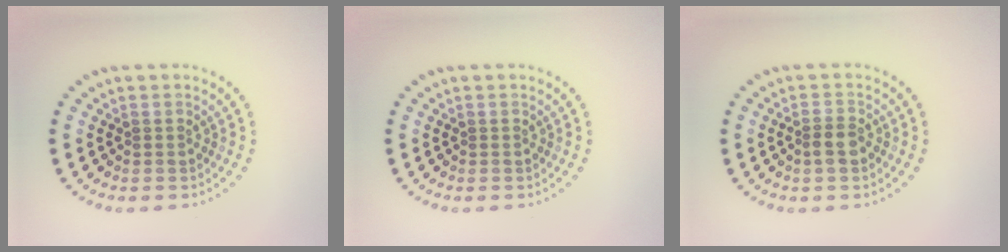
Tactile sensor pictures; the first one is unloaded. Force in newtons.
{"total": 0.0}
{"total": 1.9, "press": 1.7, "slide": 0.9}